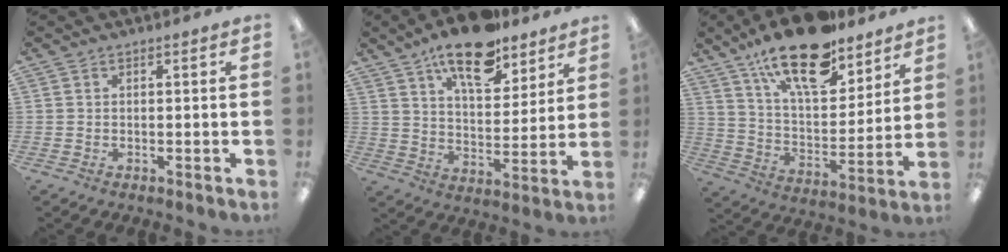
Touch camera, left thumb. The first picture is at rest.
{"total": 17.0, "force": [12.5, 6.9, 9.3], "torque": [-0.144, -0.066, 0.212]}
{"total": 21.3, "force": [15.3, 8.3, 12.3], "torque": [-0.209, -0.084, 0.263]}